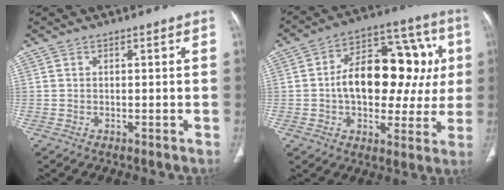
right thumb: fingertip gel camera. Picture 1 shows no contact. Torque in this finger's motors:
{"motor_torque": [2.02, 2.10, 1.41, -0.07, 0.16]}